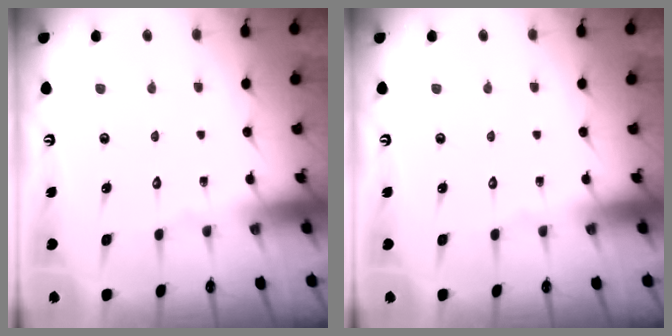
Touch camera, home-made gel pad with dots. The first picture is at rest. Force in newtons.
{"total": 0.0}